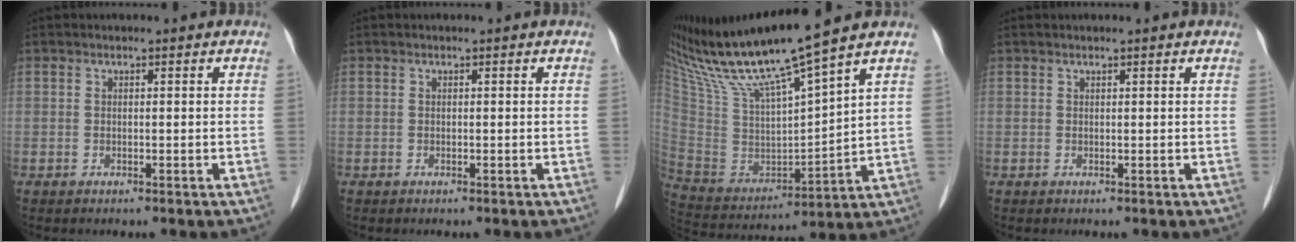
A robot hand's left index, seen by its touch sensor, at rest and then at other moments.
{"total": 0.0}
{"total": 19.1, "force": [15.5, -0.7, 11.2], "torque": [-0.205, -0.007, 0.295]}
{"total": 1.0, "force": [0.8, 0.1, 0.6], "torque": [-0.011, 0.013, 0.013]}